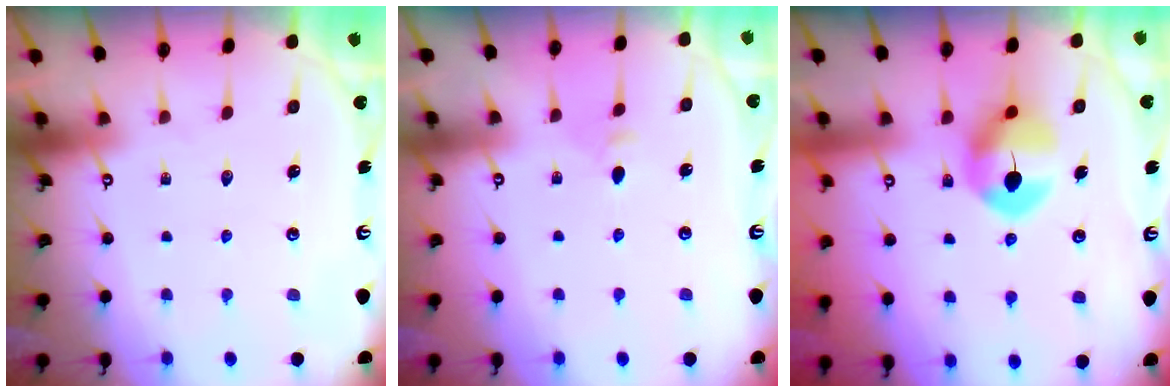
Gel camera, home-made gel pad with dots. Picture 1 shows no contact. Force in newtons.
{"total": 3.4, "press": 3.3, "slide": 0.6}
{"total": 8.9, "press": 8.9, "slide": 0.4}